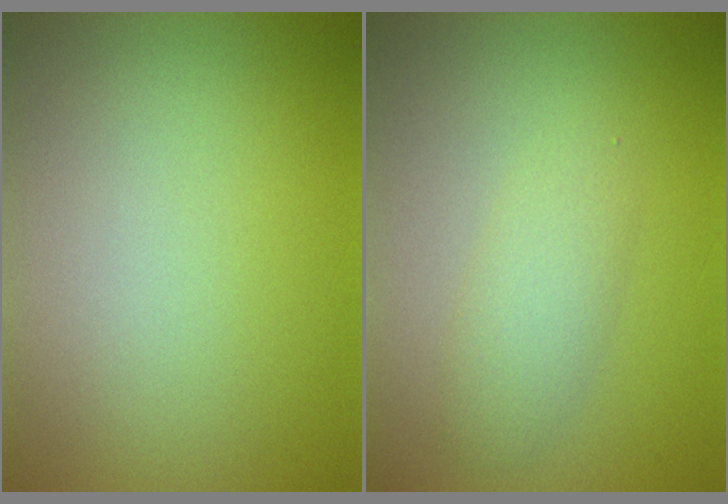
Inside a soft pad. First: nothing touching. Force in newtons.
{"total": 2.2, "press": 2.2, "slide": 0.2}